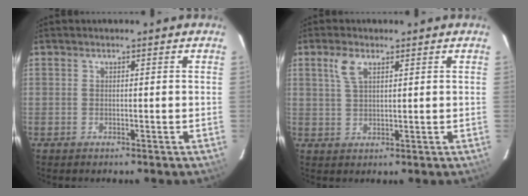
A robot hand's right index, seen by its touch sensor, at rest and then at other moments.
{"total": 4.0, "force": [2.0, 1.8, 2.9], "torque": [-0.060, 0.007, 0.043]}